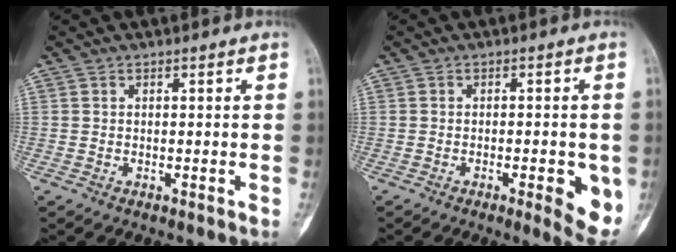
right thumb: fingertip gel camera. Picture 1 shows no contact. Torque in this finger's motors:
{"motor_torque": [-0.17, 0.51, 0.03, -0.01, -0.07]}